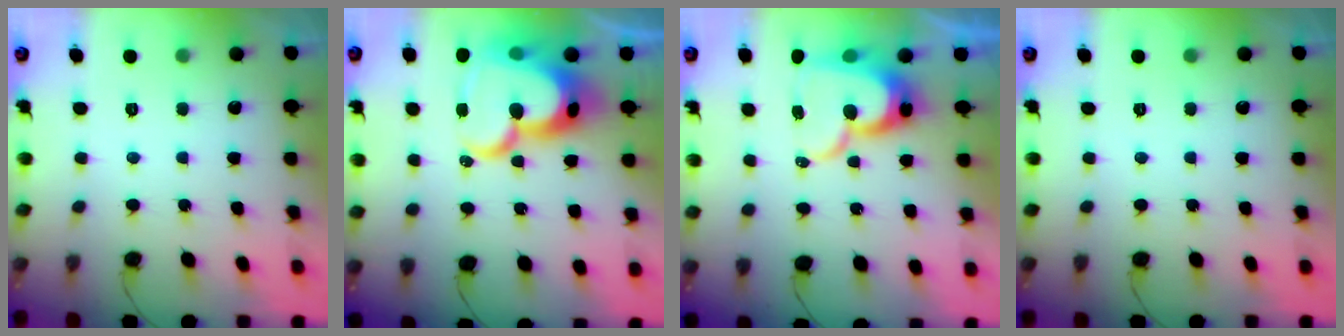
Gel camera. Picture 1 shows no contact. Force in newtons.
{"total": 27.1, "press": 27.0, "slide": 2.4}
{"total": 15.2, "press": 15.1, "slide": 1.5}
{"total": 0.0}